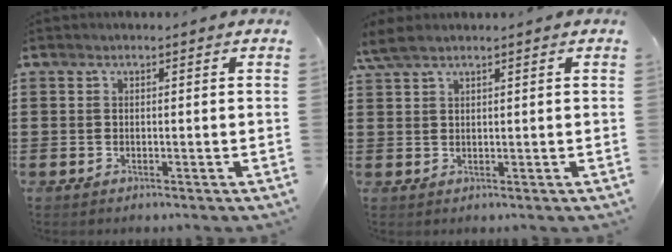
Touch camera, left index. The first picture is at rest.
{"total": 2.5, "force": [1.8, 0.5, 1.7], "torque": [-0.037, 0.001, 0.034]}